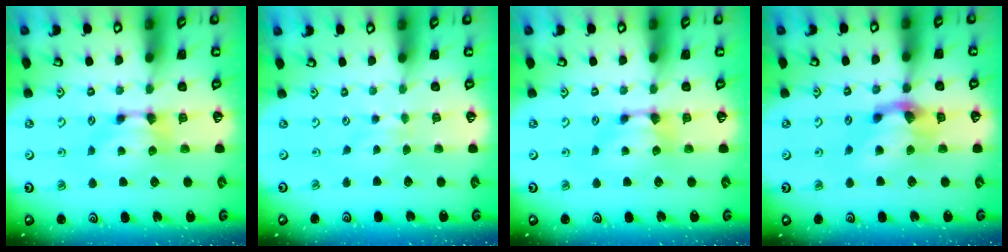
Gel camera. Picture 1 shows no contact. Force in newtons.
{"total": 2.7, "press": 2.7, "slide": 0.5}
{"total": 0.0}
{"total": 4.5, "press": 3.9, "slide": 2.3}